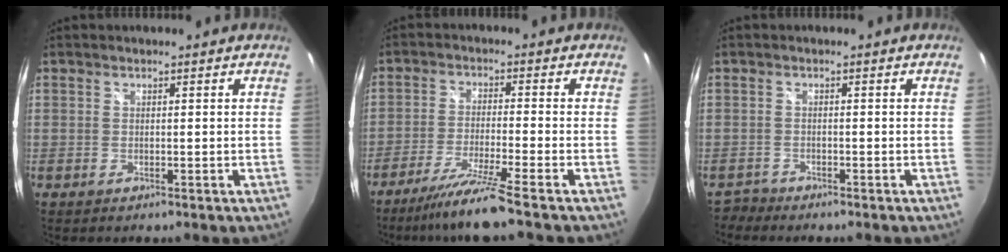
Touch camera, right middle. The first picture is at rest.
{"total": 8.8, "force": [-7.0, -2.2, 4.8], "torque": [-0.105, -0.019, -0.123]}
{"total": 2.0, "force": [-1.9, 0.5, -0.5], "torque": [0.005, -0.001, -0.041]}